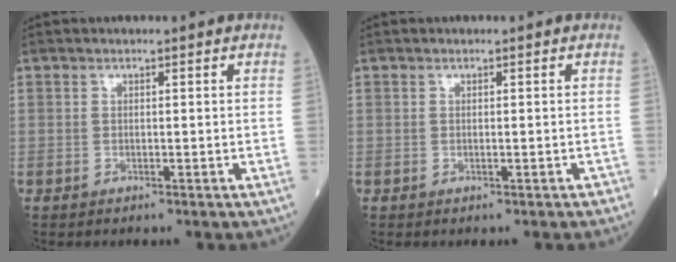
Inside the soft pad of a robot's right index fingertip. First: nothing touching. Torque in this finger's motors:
{"motor_torque": [0.09, 0.03, 0.01, 0.01]}